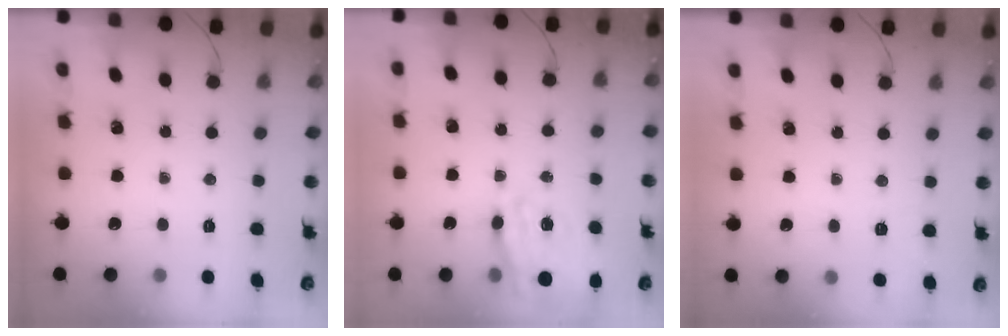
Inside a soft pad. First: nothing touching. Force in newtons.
{"total": 14.6, "press": 14.1, "slide": 3.5}
{"total": 2.4, "press": 1.2, "slide": 2.0}